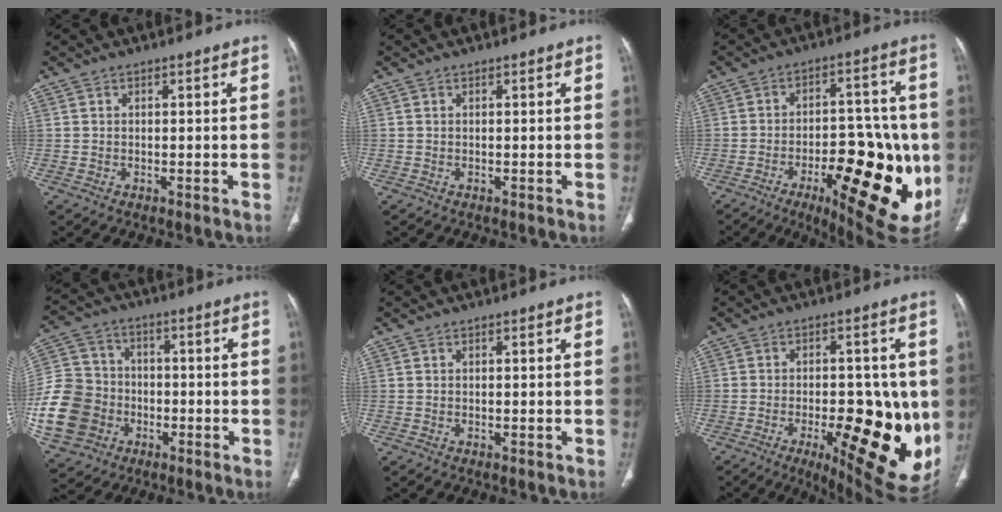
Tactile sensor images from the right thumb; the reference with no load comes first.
{"total": 0.0}
{"total": 24.3, "force": [-7.1, 9.5, 21.2], "torque": [-0.228, 0.012, -0.078]}
{"total": 17.9, "force": [-5.1, 15.1, 8.2], "torque": [-0.178, 0.029, -0.086]}
{"total": 0.0}
{"total": 21.1, "force": [-4.8, 8.2, 18.9], "torque": [-0.204, -0.013, -0.040]}